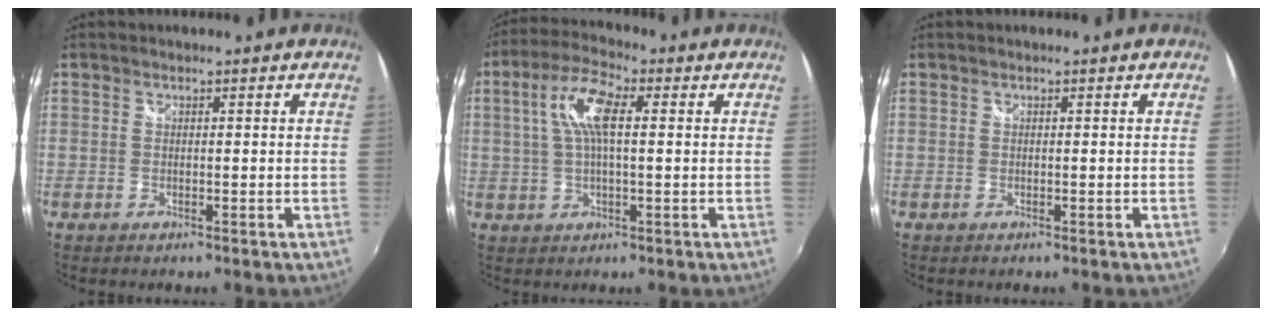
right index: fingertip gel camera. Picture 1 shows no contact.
{"total": 8.5, "force": [1.8, 2.8, 7.8], "torque": [-0.156, 0.017, 0.033]}
{"total": 0.0}